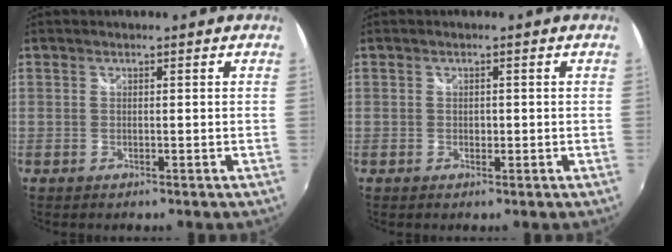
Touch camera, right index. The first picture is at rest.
{"total": 0.8, "force": [-0.1, 0.7, 0.4], "torque": [-0.004, 0.001, -0.002]}